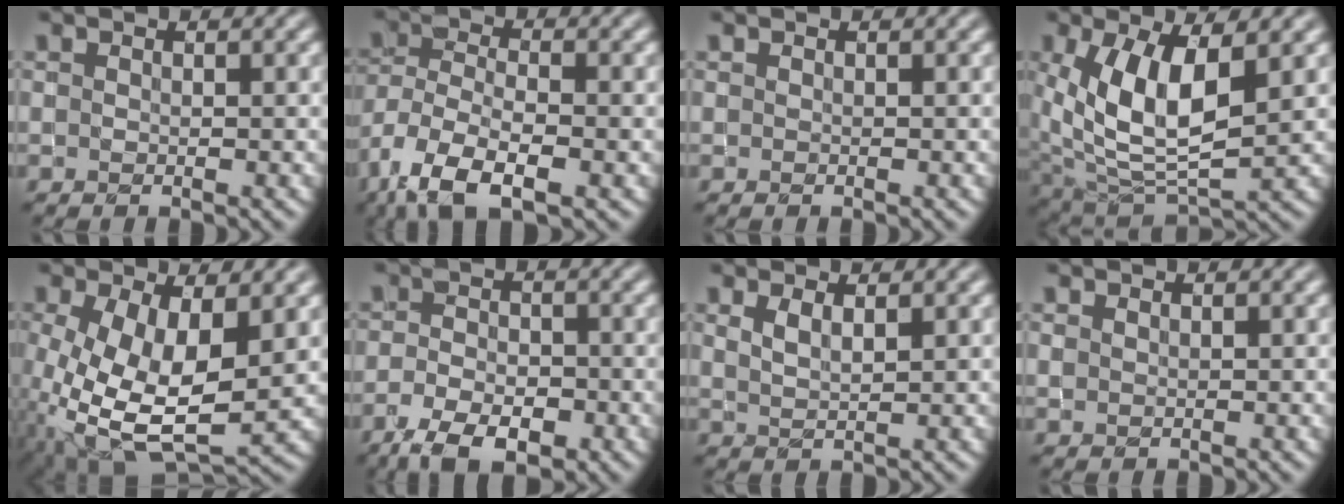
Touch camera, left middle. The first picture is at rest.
{"total": 8.6, "force": [-4.9, 3.5, 6.2], "torque": [-0.128, -0.012, -0.098]}
{"total": 0.0}
{"total": 8.5, "force": [1.9, 4.1, 7.2], "torque": [-0.162, -0.015, 0.042]}
{"total": 10.7, "force": [-1.8, 5.3, 9.1], "torque": [-0.201, -0.028, -0.025]}
{"total": 5.2, "force": [-3.0, 2.4, 3.4], "torque": [-0.064, -0.007, -0.056]}
{"total": 1.8, "force": [1.0, 0.6, 1.3], "torque": [-0.031, -0.003, 0.023]}
{"total": 0.7, "force": [0.4, 0.4, 0.3], "torque": [-0.011, -0.002, 0.011]}